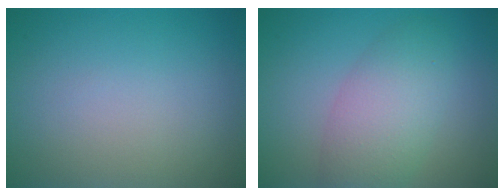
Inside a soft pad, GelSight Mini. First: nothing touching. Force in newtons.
{"total": 4.8, "press": 4.8, "slide": 0.2}